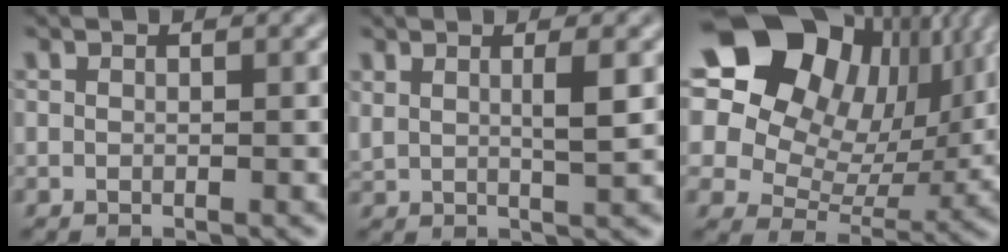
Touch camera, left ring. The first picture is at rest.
{"total": 2.0, "force": [0.6, 0.4, 1.8], "torque": [-0.026, -0.002, 0.014]}
{"total": 17.0, "force": [8.5, 11.8, 8.9], "torque": [-0.178, 0.066, 0.134]}